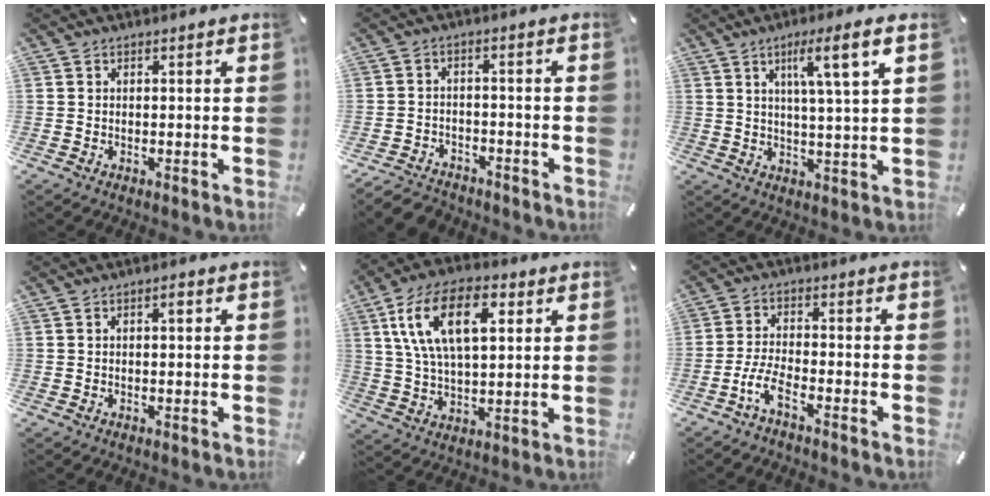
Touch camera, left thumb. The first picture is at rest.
{"total": 4.5, "force": [-3.8, 2.2, 0.9], "torque": [-0.025, 0.018, -0.078]}
{"total": 8.9, "force": [3.9, -0.1, 8.0], "torque": [-0.140, -0.005, 0.055]}
{"total": 1.6, "force": [0.3, 0.7, 1.4], "torque": [-0.027, 0.006, 0.004]}
{"total": 16.3, "force": [6.0, 8.7, 12.4], "torque": [-0.265, 0.007, 0.098]}
{"total": 6.0, "force": [-3.7, 2.0, 4.3], "torque": [-0.103, 0.002, -0.071]}